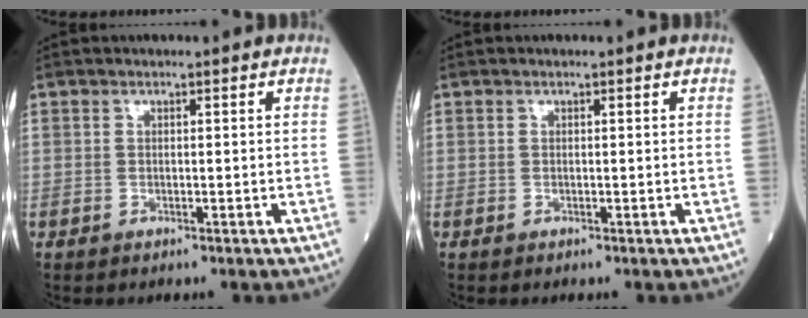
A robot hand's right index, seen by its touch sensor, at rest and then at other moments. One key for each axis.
{"total": 0.0}